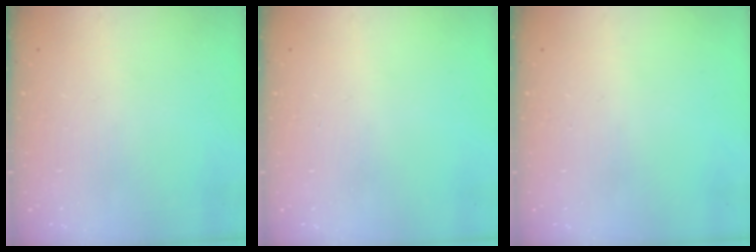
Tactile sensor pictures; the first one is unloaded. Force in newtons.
{"total": 0.0}
{"total": 0.0}